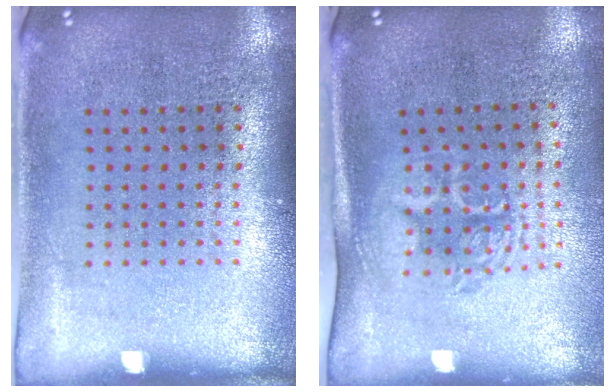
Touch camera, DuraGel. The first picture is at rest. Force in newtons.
{"total": 1.8, "press": 1.3, "slide": 1.1}